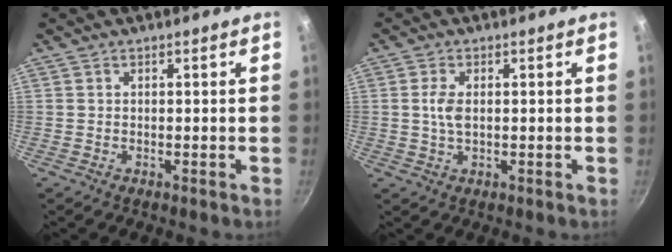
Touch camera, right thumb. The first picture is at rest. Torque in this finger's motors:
{"motor_torque": [0.36, 0.86, 0.54, -0.13, 0.12]}